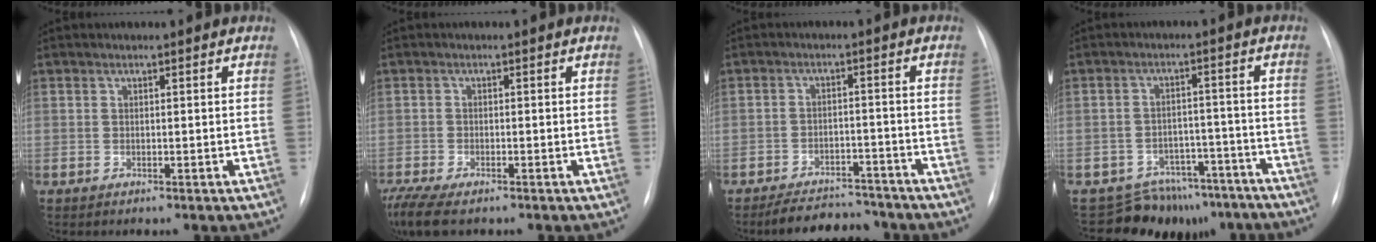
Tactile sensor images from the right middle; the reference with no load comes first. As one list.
[{"total": 7.9, "force": [-5.8, 2.6, 4.7], "torque": [-0.098, -0.014, -0.097]}, {"total": 8.2, "force": [-7.5, 2.9, 1.6], "torque": [-0.015, 0.007, -0.107]}, {"total": 10.5, "force": [-9.0, 5.3, 0.0], "torque": [0.020, 0.038, -0.113]}]